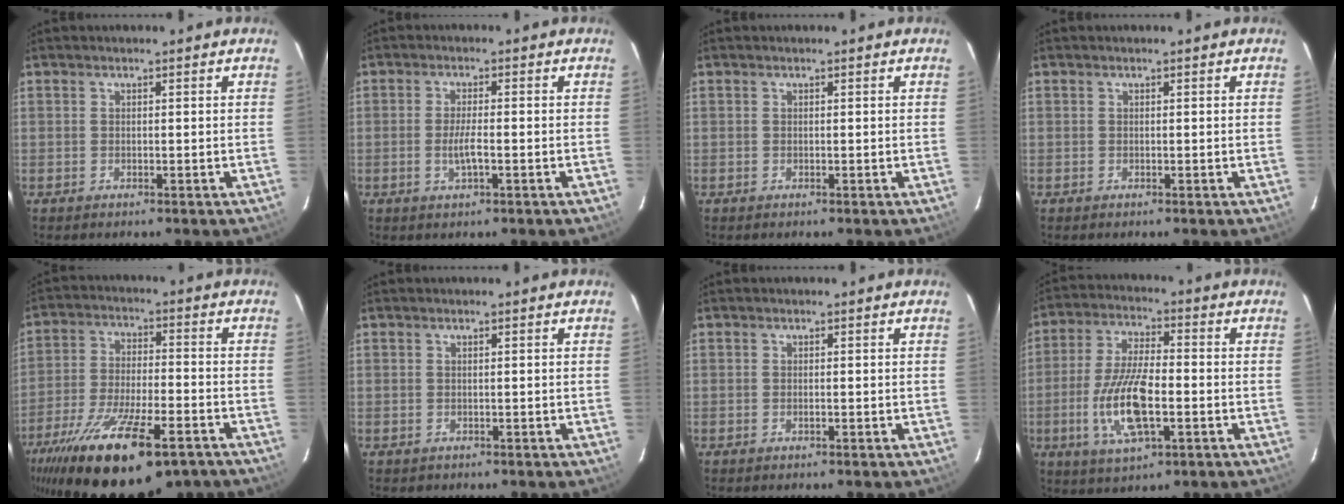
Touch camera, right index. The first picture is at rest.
{"total": 3.4, "force": [-1.1, 0.4, 3.2], "torque": [-0.061, -0.006, -0.019]}
{"total": 0.0}
{"total": 0.0}
{"total": 23.8, "force": [-16.3, 7.4, 15.8], "torque": [-0.300, -0.049, -0.257]}
{"total": 0.0}
{"total": 0.0}
{"total": 13.0, "force": [-3.4, 4.5, 11.7], "torque": [-0.242, -0.009, -0.062]}